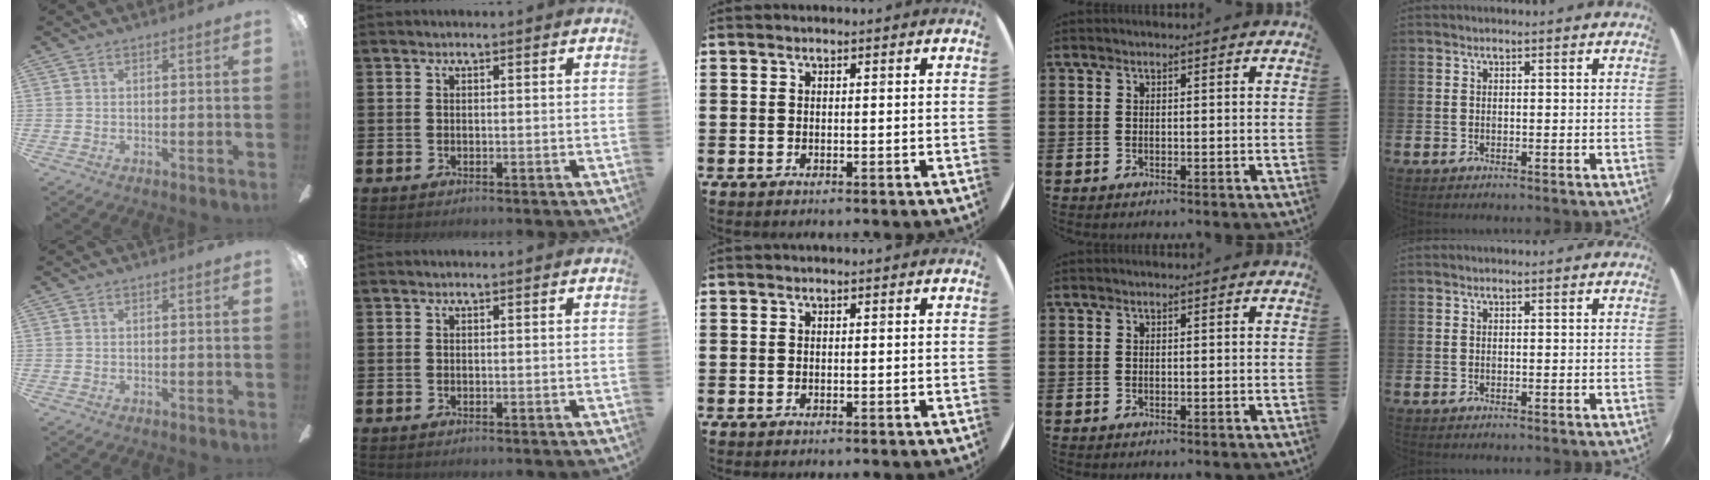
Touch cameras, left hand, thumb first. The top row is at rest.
{}